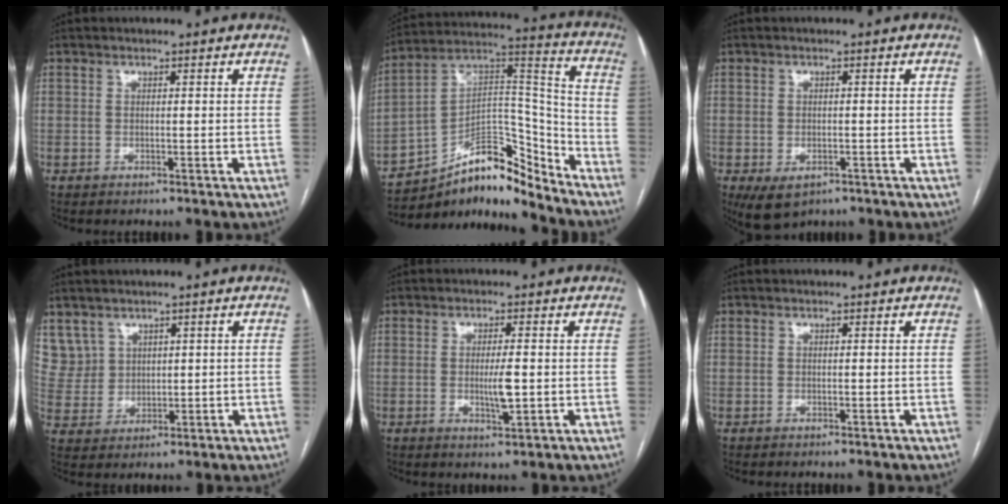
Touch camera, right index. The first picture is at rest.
{"total": 14.4, "force": [-11.8, 4.5, 6.9], "torque": [-0.108, 0.066, -0.199]}
{"total": 5.0, "force": [-2.6, 2.9, 3.1], "torque": [-0.060, -0.009, -0.033]}
{"total": 6.4, "force": [3.8, 5.2, 0.2], "torque": [-0.008, 0.016, 0.093]}
{"total": 3.9, "force": [-0.4, 0.7, 3.8], "torque": [-0.067, -0.004, -0.004]}
{"total": 0.0}